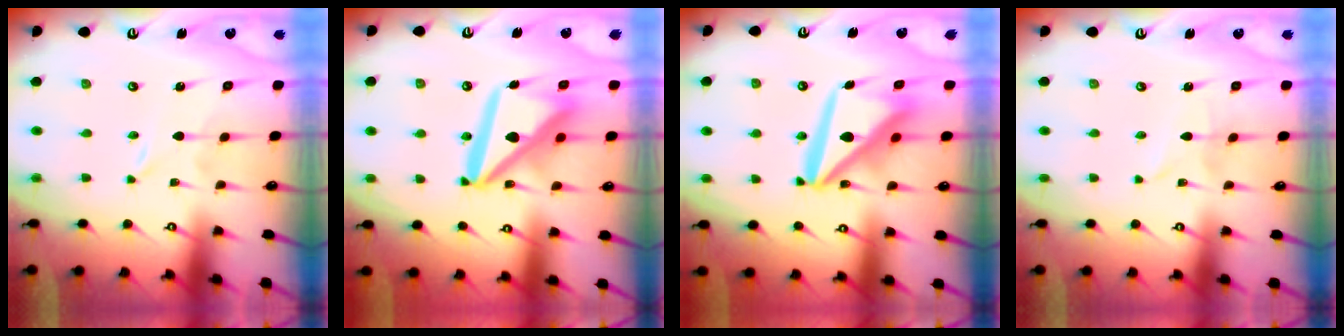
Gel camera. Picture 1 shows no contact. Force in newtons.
{"total": 16.7, "press": 16.6, "slide": 2.2}
{"total": 15.4, "press": 15.3, "slide": 2.0}
{"total": 1.9, "press": 1.9, "slide": 0.2}